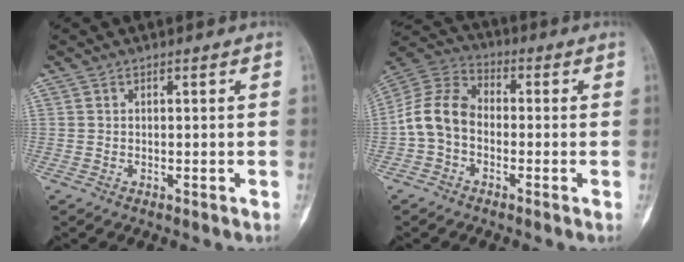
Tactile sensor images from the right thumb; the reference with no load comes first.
{"total": 9.6, "force": [-1.7, 6.4, 6.9], "torque": [-0.136, 0.032, -0.046]}